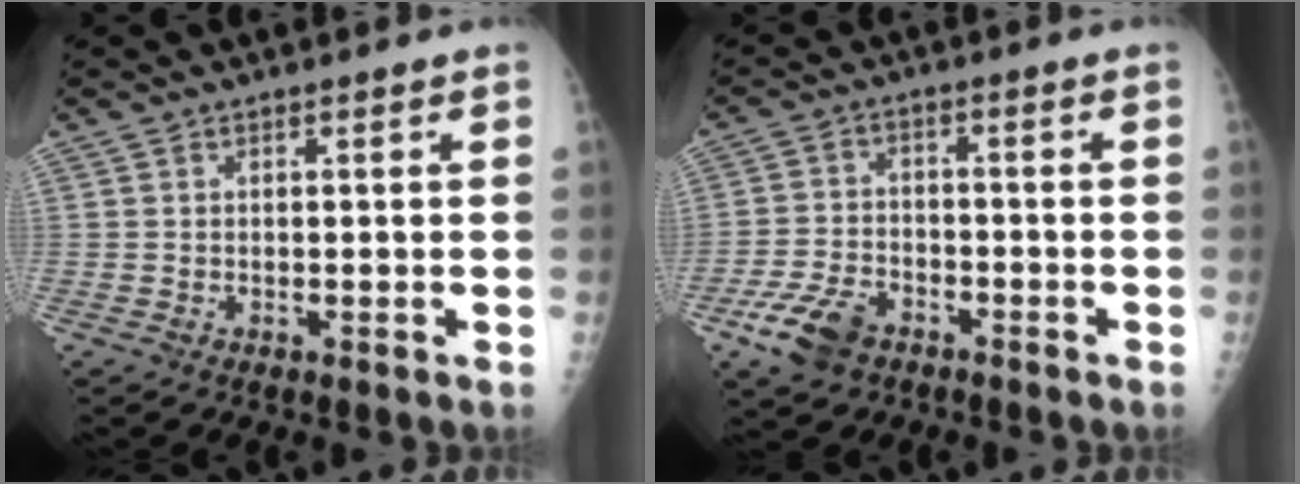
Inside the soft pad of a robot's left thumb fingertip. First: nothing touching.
{"total": 8.1, "force": [-4.9, 4.8, 4.3], "torque": [-0.085, 0.017, -0.089]}